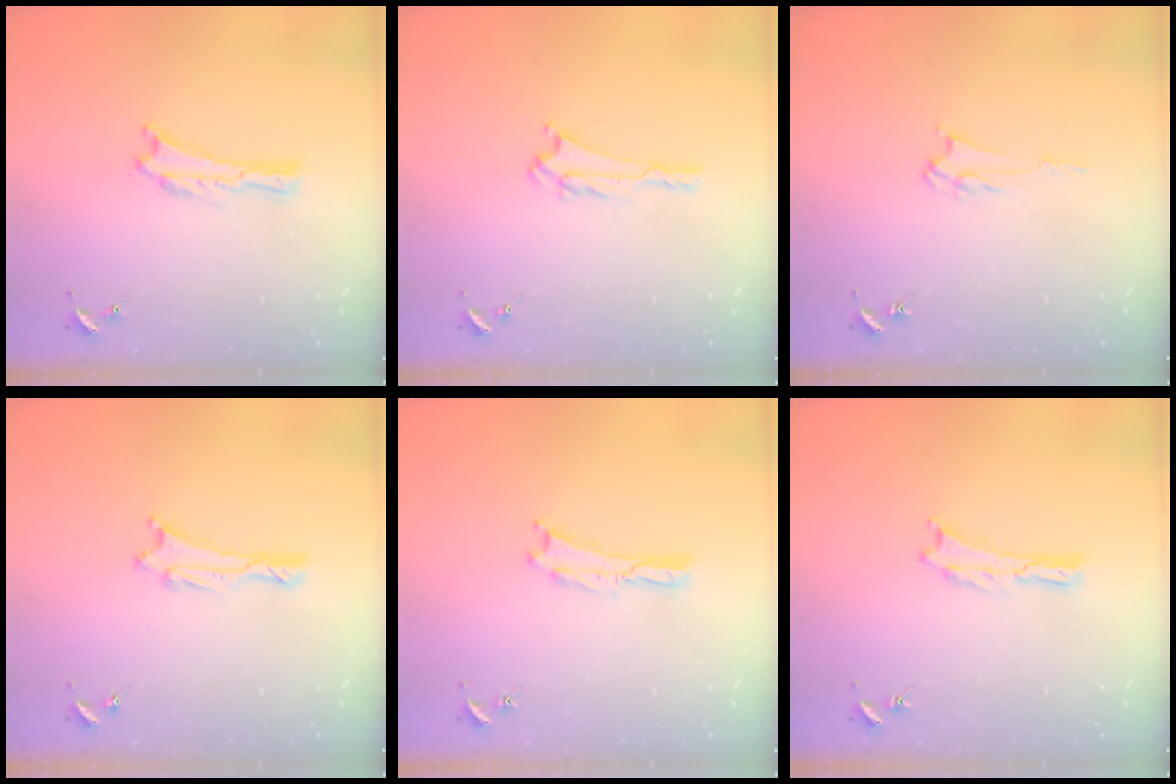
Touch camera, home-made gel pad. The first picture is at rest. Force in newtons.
{"total": 1.9, "press": 1.9, "slide": 0.4}
{"total": 2.4, "press": 2.4, "slide": 0.3}
{"total": 1.0, "press": 1.0, "slide": 0.2}
{"total": 0.0}
{"total": 0.0}